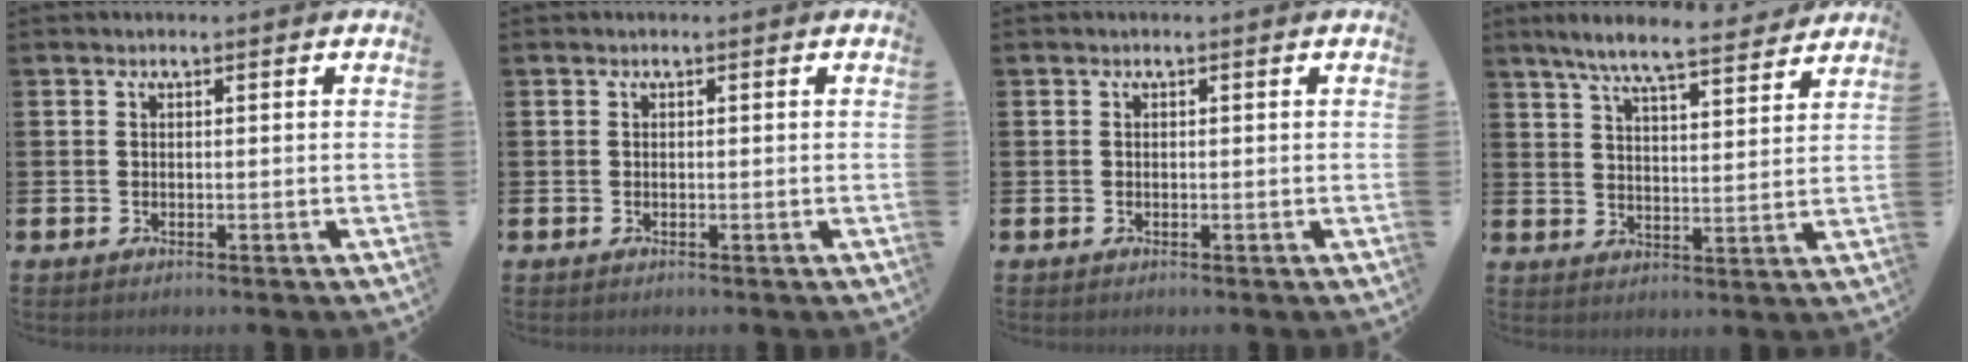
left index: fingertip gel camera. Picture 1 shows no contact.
{"total": 0.0}
{"total": 0.0}
{"total": 7.8, "force": [7.2, 0.8, 3.1], "torque": [-0.071, -0.042, 0.123]}